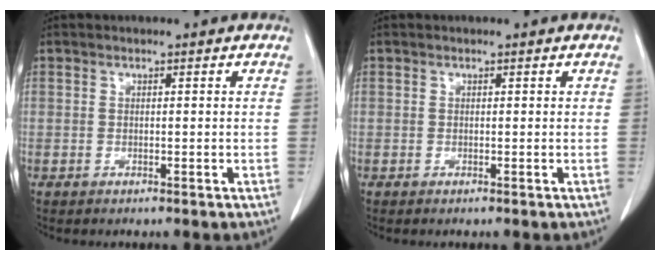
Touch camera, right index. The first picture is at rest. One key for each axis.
{"total": 0.0}